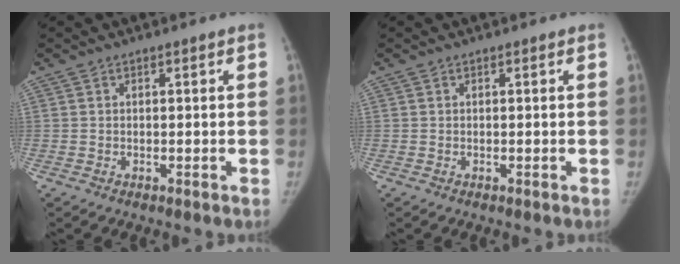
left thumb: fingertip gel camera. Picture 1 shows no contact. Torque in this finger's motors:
{"motor_torque": [-0.32, 0.38, 0.14, -0.29, 0.02]}